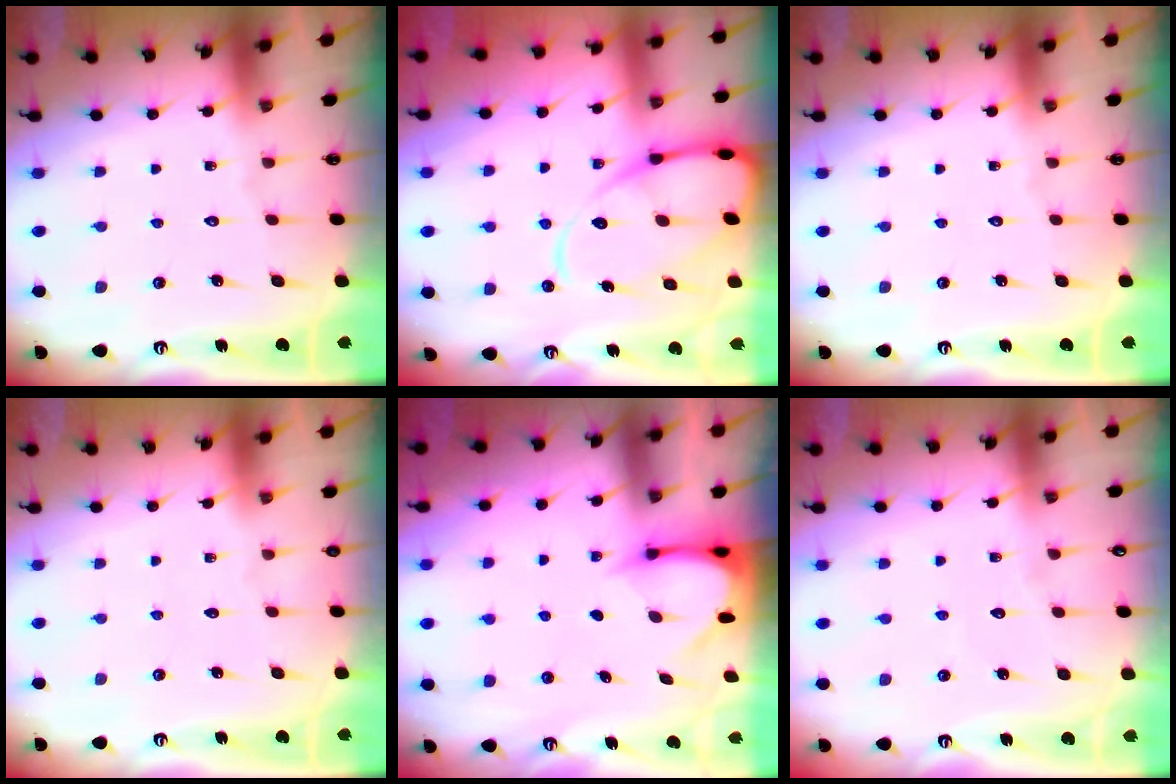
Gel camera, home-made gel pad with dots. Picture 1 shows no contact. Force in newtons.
{"total": 12.6, "press": 12.6, "slide": 1.3}
{"total": 0.0}
{"total": 0.0}
{"total": 3.8, "press": 3.8, "slide": 0.3}
{"total": 2.3, "press": 2.3, "slide": 0.2}